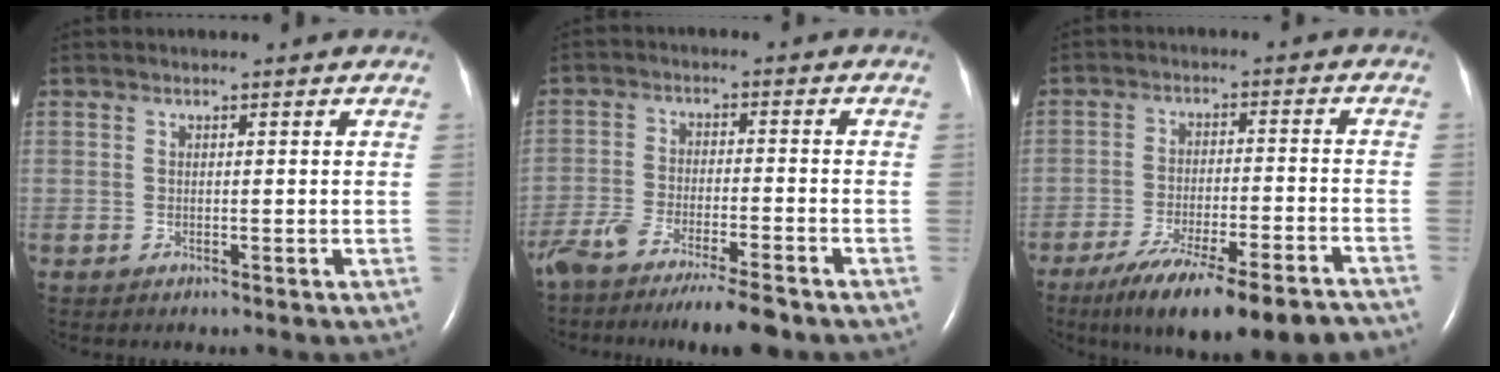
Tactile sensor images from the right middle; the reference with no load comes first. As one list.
[{"total": 13.5, "force": [-11.2, 1.2, 7.4], "torque": [-0.132, -0.031, -0.182]}, {"total": 18.6, "force": [-14.8, 2.6, 11.0], "torque": [-0.129, -0.014, -0.218]}]